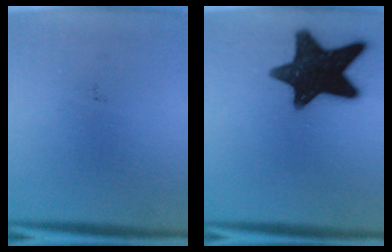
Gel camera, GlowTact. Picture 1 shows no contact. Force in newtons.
{"total": 16.4}